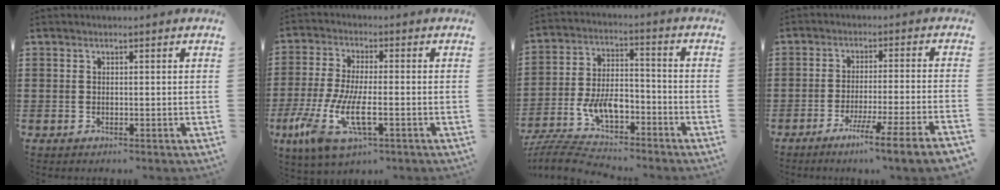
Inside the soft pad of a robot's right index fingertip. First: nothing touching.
{"total": 9.9, "force": [-4.1, 2.8, 8.5], "torque": [-0.194, -0.018, -0.076]}
{"total": 9.8, "force": [-5.8, 4.4, 6.5], "torque": [-0.151, -0.001, -0.115]}
{"total": 6.3, "force": [-4.7, -1.2, 4.0], "torque": [-0.062, -0.015, -0.087]}